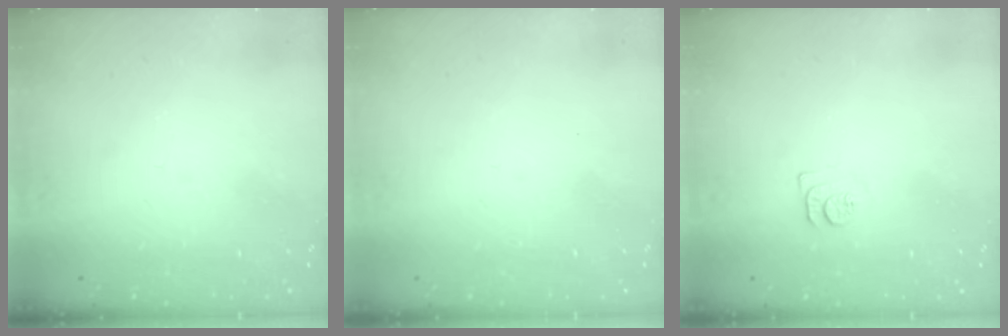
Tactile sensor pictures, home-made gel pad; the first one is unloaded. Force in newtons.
{"total": 1.5, "press": 1.5, "slide": 0.1}
{"total": 4.3, "press": 4.3, "slide": 0.7}